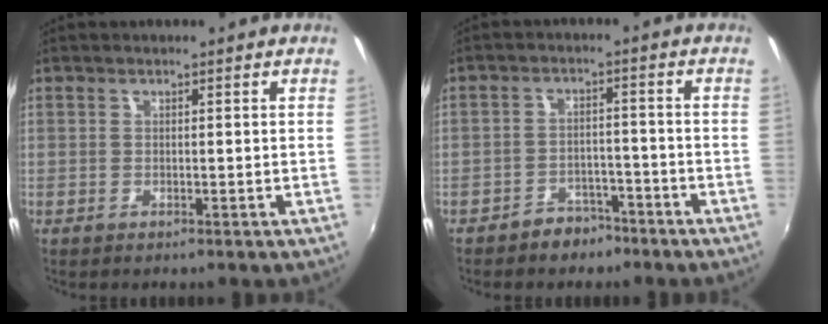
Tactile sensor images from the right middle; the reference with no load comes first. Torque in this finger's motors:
{"motor_torque": [0.44, -0.61, 0.00, 0.03]}